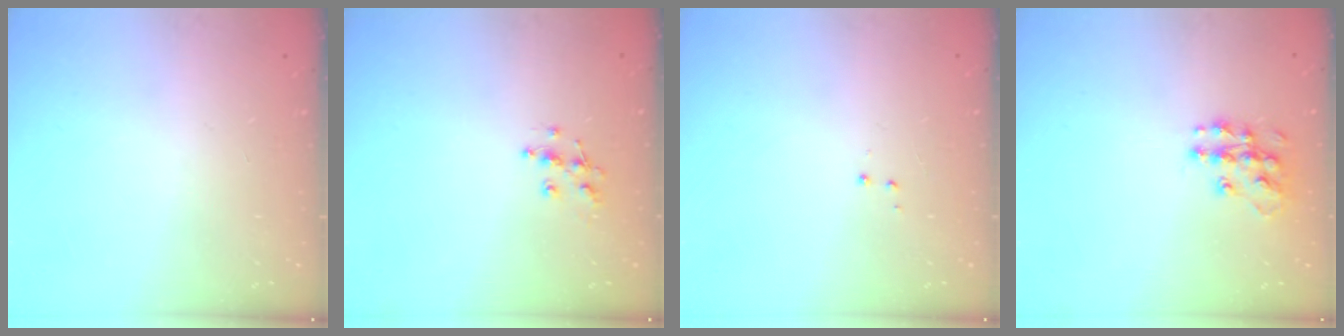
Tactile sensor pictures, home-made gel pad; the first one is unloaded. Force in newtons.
{"total": 7.8, "press": 7.7, "slide": 0.5}
{"total": 3.0, "press": 2.9, "slide": 0.6}
{"total": 10.4, "press": 10.4, "slide": 0.4}